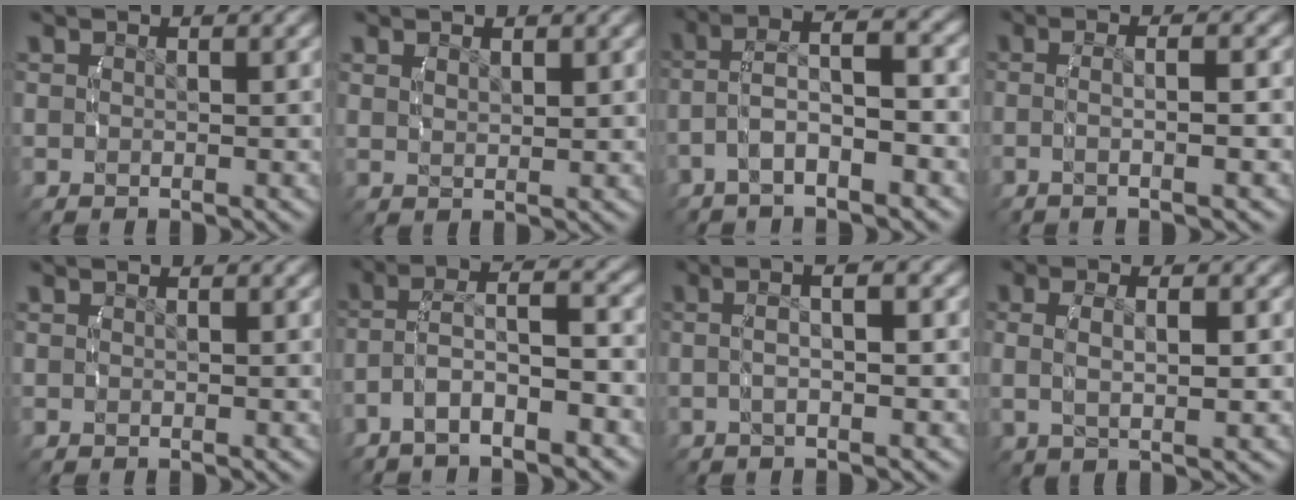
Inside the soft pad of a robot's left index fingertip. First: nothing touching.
{"total": 1.2, "force": [1.0, -0.3, 0.5], "torque": [-0.006, -0.005, 0.026]}
{"total": 3.9, "force": [-0.5, 1.7, 3.5], "torque": [-0.070, 0.002, -0.006]}
{"total": 2.9, "force": [-0.8, -0.2, 2.8], "torque": [-0.059, -0.002, -0.012]}
{"total": 0.0}
{"total": 4.2, "force": [-1.8, 1.9, 3.3], "torque": [-0.078, -0.010, -0.020]}
{"total": 3.3, "force": [0.2, 0.2, 3.3], "torque": [-0.057, 0.017, 0.000]}
{"total": 3.9, "force": [0.7, 1.4, 3.6], "torque": [-0.068, 0.002, 0.015]}